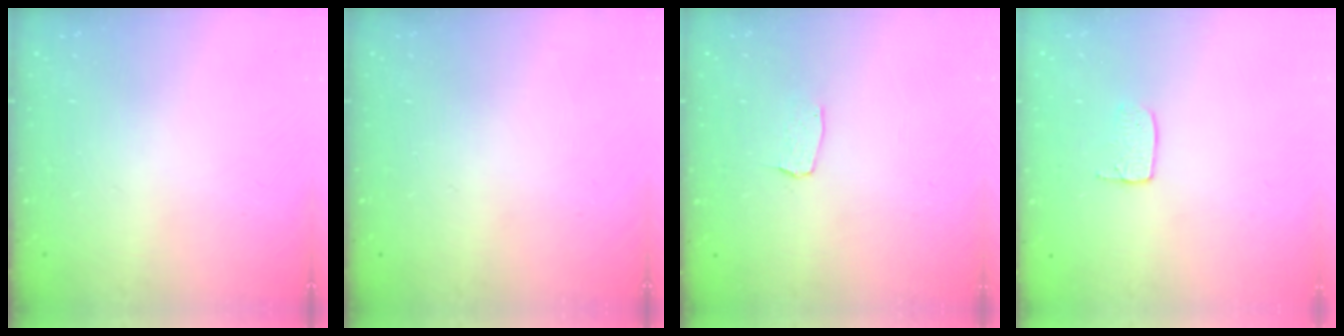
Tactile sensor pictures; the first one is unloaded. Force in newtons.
{"total": 0.0}
{"total": 3.1, "press": 3.1, "slide": 0.2}
{"total": 3.6, "press": 3.6, "slide": 0.2}